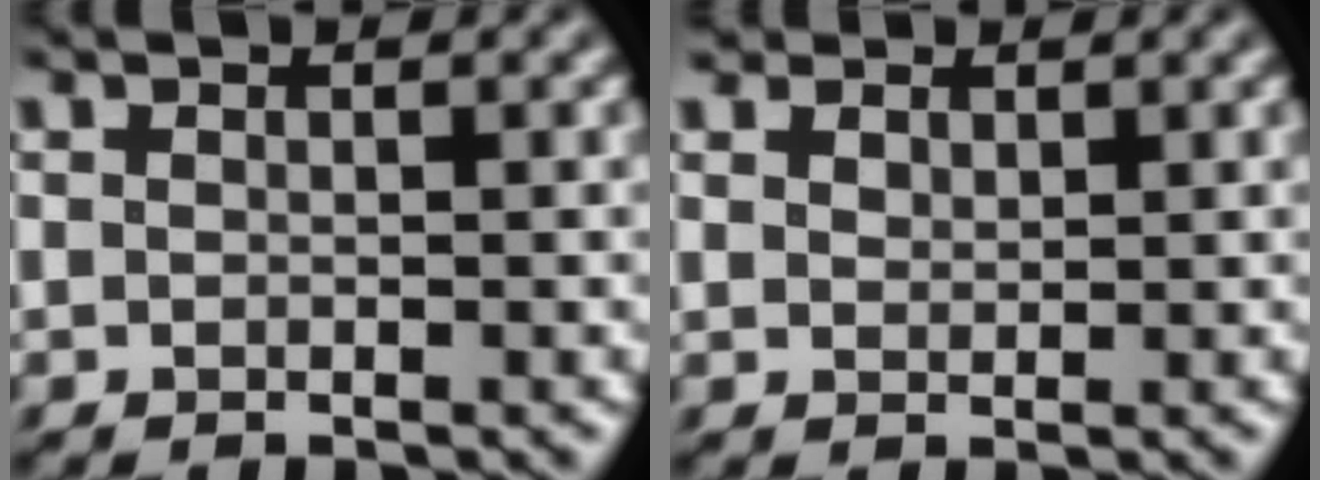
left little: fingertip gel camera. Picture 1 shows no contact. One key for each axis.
{"total": 3.8, "fx": 2.3, "fy": 2.5, "fz": 1.7, "tx": -0.068, "ty": 0.014, "tz": 0.036}